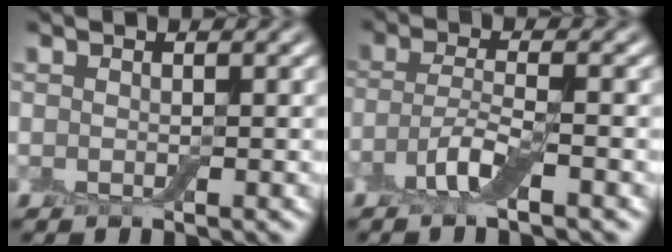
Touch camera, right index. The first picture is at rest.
{"total": 3.4, "force": [-1.7, 0.7, 2.8], "torque": [-0.061, 0.003, -0.043]}